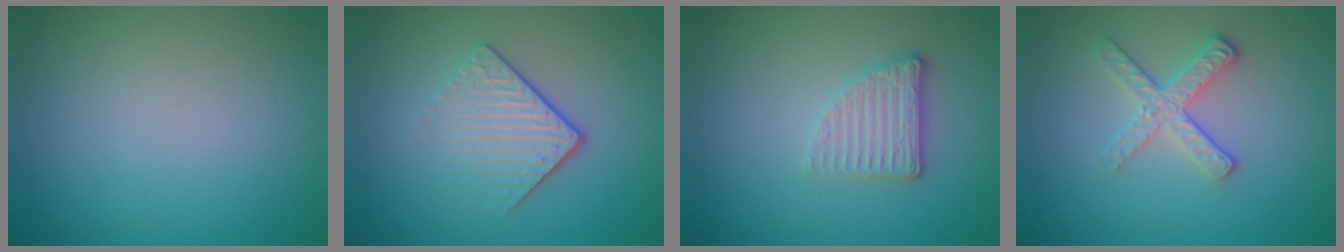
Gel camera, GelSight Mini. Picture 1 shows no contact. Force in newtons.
{"total": 4.1, "press": 2.7, "slide": 3.2}
{"total": 2.7, "press": 2.3, "slide": 1.4}
{"total": 2.8, "press": 2.5, "slide": 1.3}